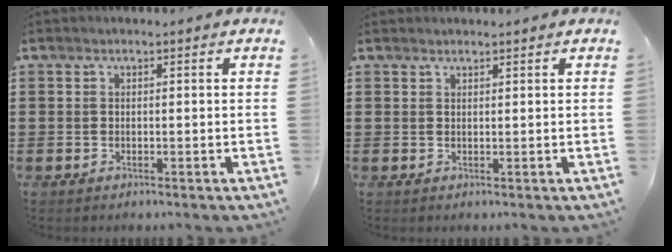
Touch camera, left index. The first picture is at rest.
{"total": 0.9, "force": [0.9, 0.0, 0.1], "torque": [-0.004, -0.001, 0.017]}